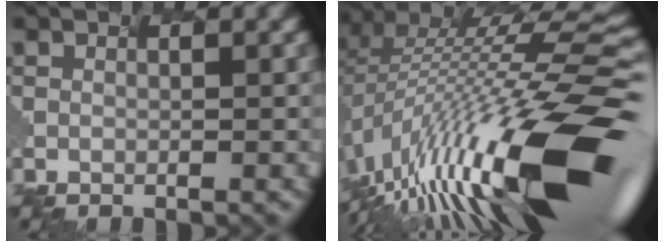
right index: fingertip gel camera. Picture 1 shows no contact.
{"total": 17.2, "force": [-5.8, 4.6, 15.5], "torque": [-0.265, 0.018, -0.094]}